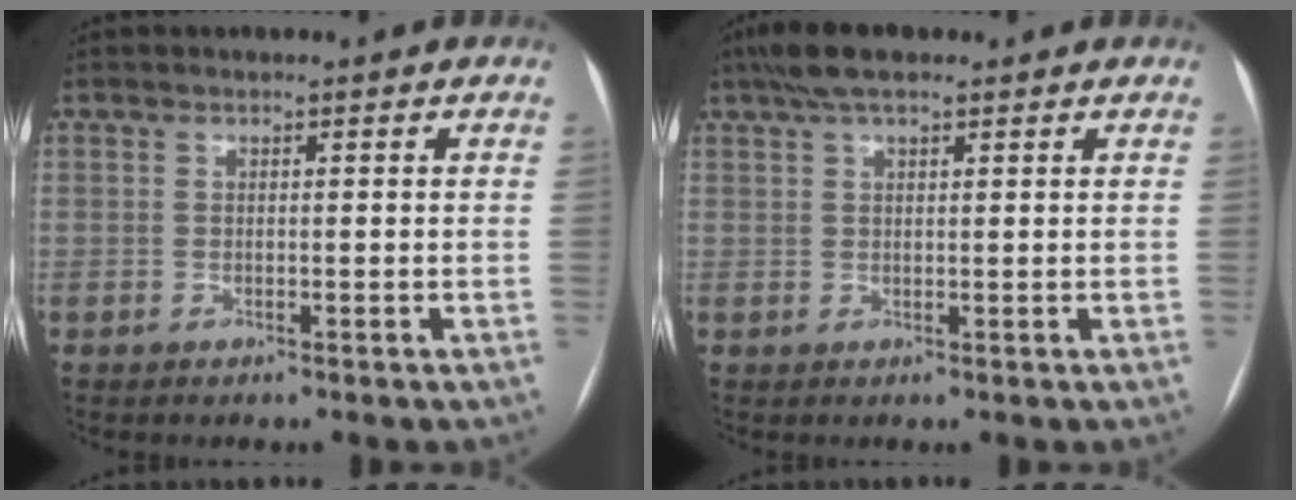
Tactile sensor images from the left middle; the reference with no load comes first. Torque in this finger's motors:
{"motor_torque": [0.60, -0.63, 0.27, 0.03]}